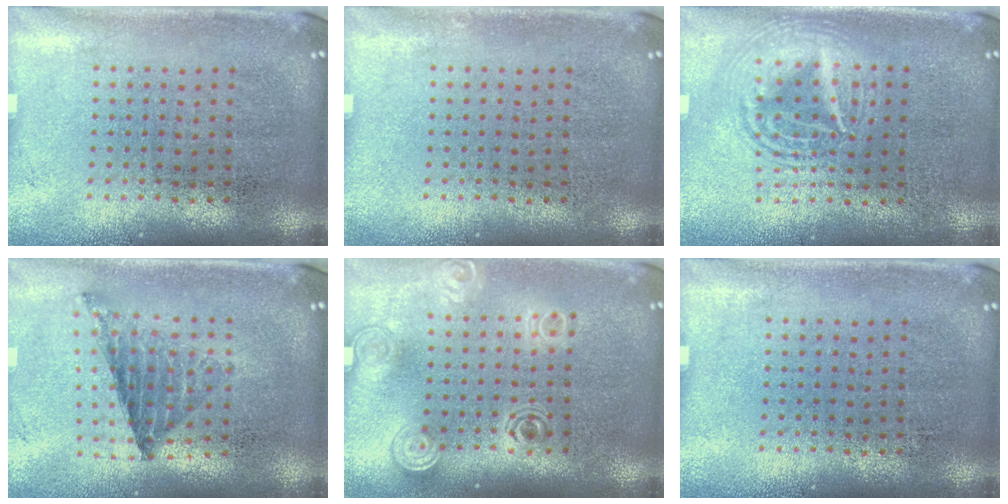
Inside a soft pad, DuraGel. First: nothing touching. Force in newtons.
{"total": 0.0}
{"total": 2.6, "press": 2.6, "slide": 0.3}
{"total": 0.8, "press": 0.8, "slide": 0.1}
{"total": 1.5, "press": 1.3, "slide": 0.9}
{"total": 0.0}